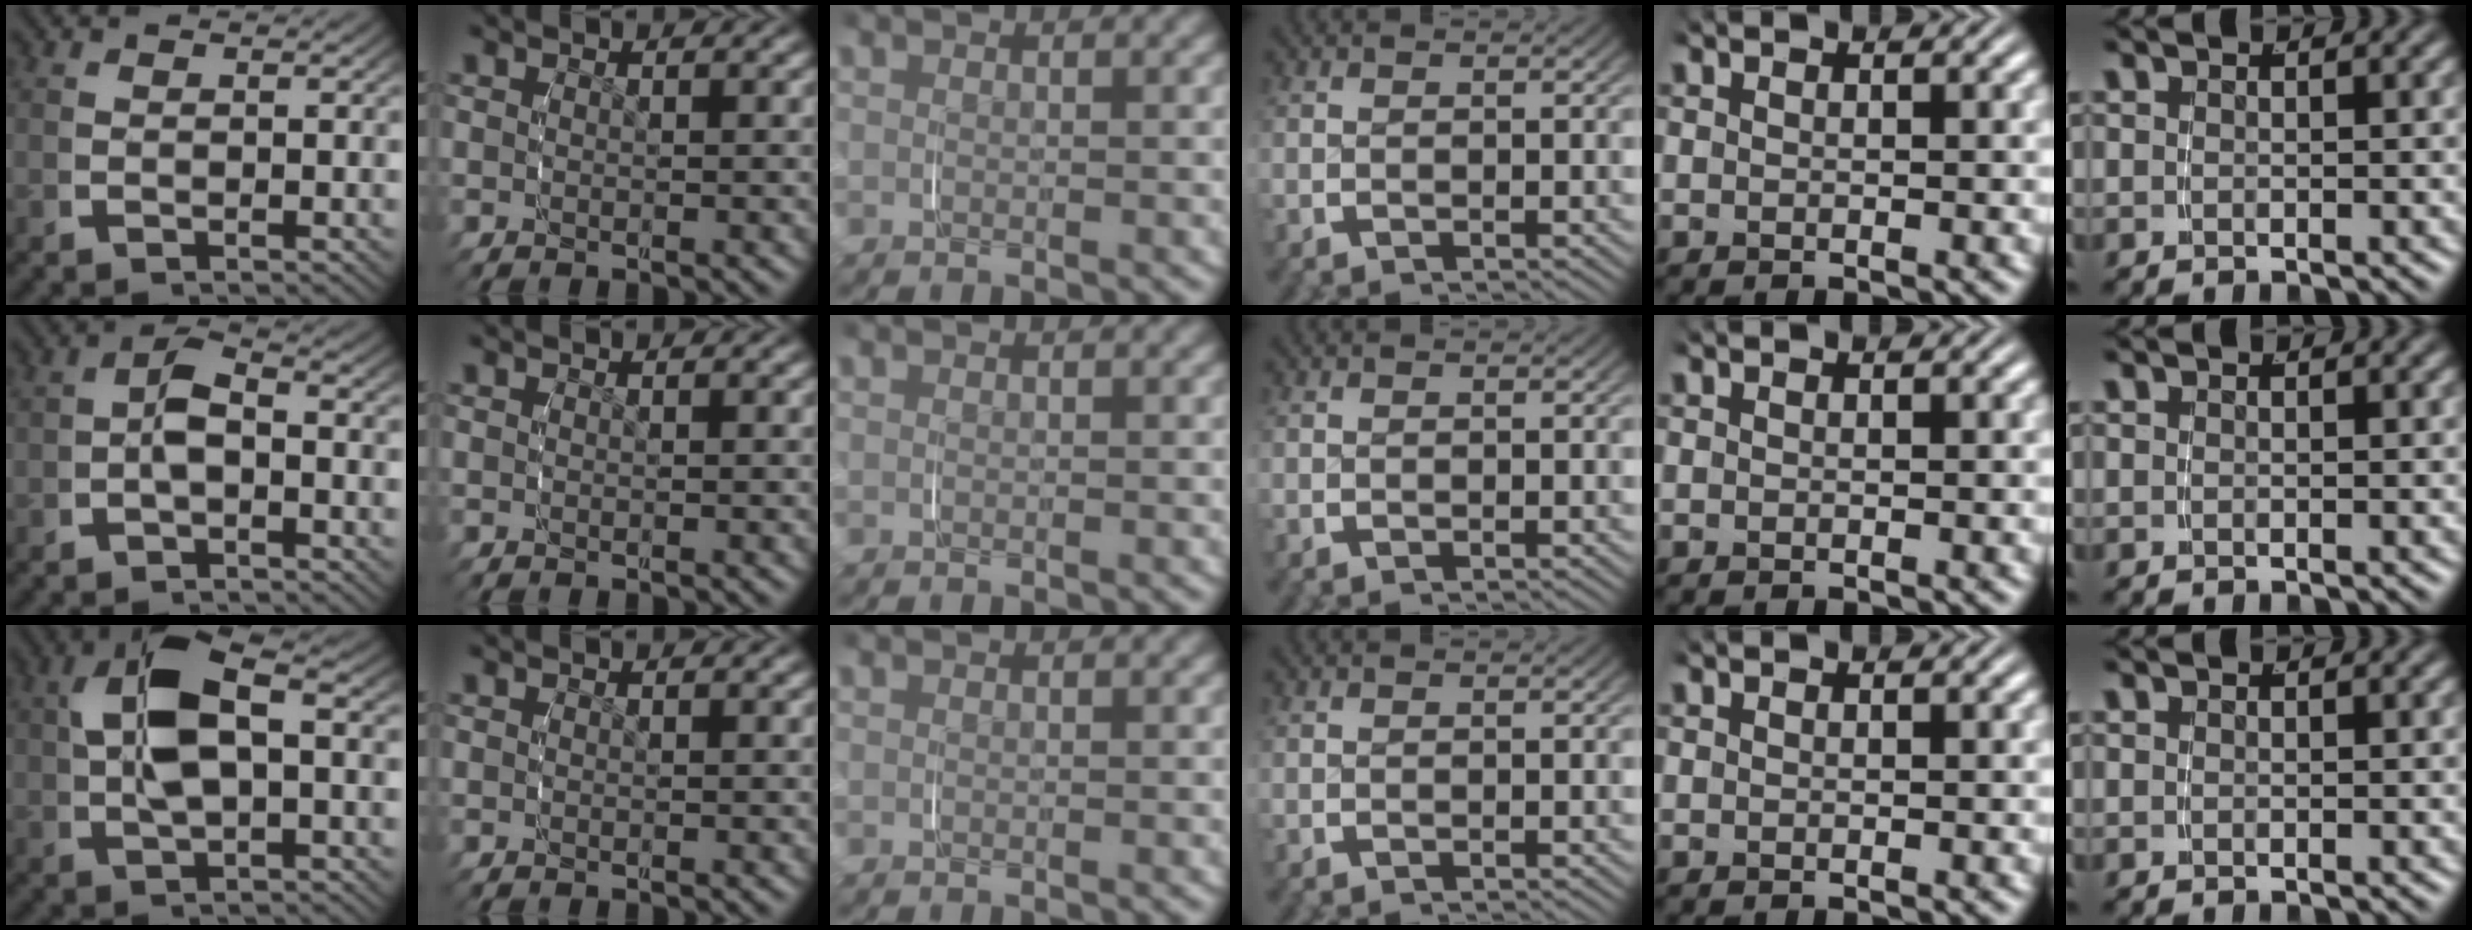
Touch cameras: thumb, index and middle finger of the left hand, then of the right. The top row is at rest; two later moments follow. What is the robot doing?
{"motion": "grasp_and_lifting", "object": "jar lid"}